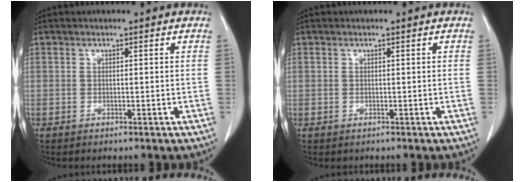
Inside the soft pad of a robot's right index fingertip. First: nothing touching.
{"total": 0.6, "force": [0.0, 0.6, 0.0], "torque": [0.008, 0.005, -0.002]}